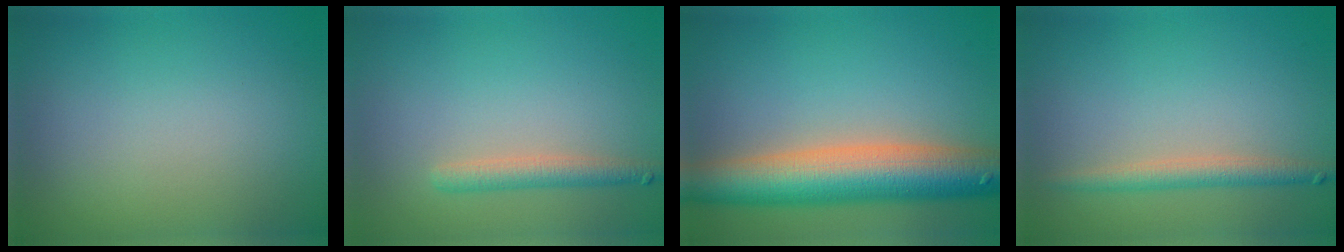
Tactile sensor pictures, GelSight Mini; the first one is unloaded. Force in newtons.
{"total": 2.2, "press": 2.2, "slide": 0.1}
{"total": 9.6, "press": 9.6, "slide": 0.6}
{"total": 2.2, "press": 2.2, "slide": 0.1}